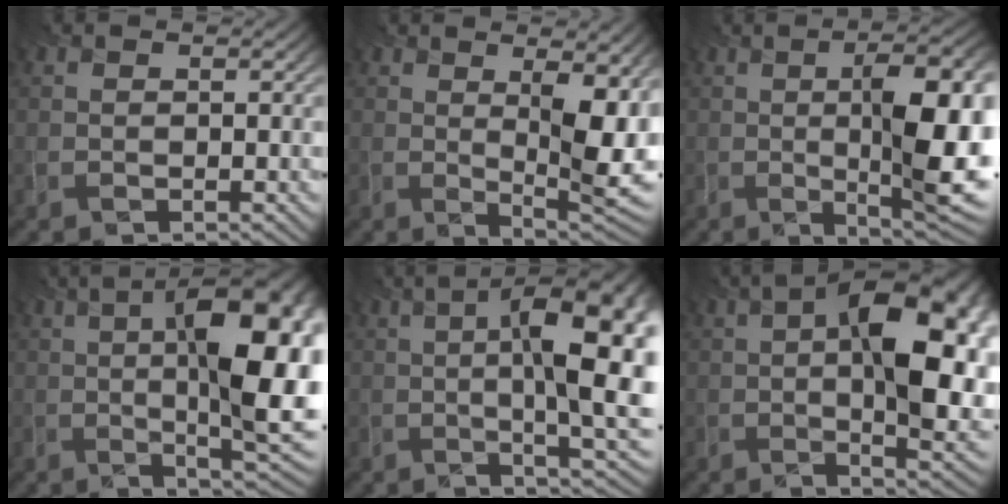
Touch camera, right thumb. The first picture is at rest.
{"total": 9.3, "force": [1.5, 2.8, 8.7], "torque": [-0.135, -0.002, 0.036]}
{"total": 11.8, "force": [-0.3, 2.5, 11.5], "torque": [-0.171, 0.003, 0.007]}
{"total": 16.0, "force": [1.1, 4.7, 15.3], "torque": [-0.202, 0.014, 0.017]}
{"total": 15.9, "force": [0.9, 4.4, 15.2], "torque": [-0.205, 0.011, 0.015]}
{"total": 16.7, "force": [1.8, 6.9, 15.2], "torque": [-0.202, 0.018, 0.022]}